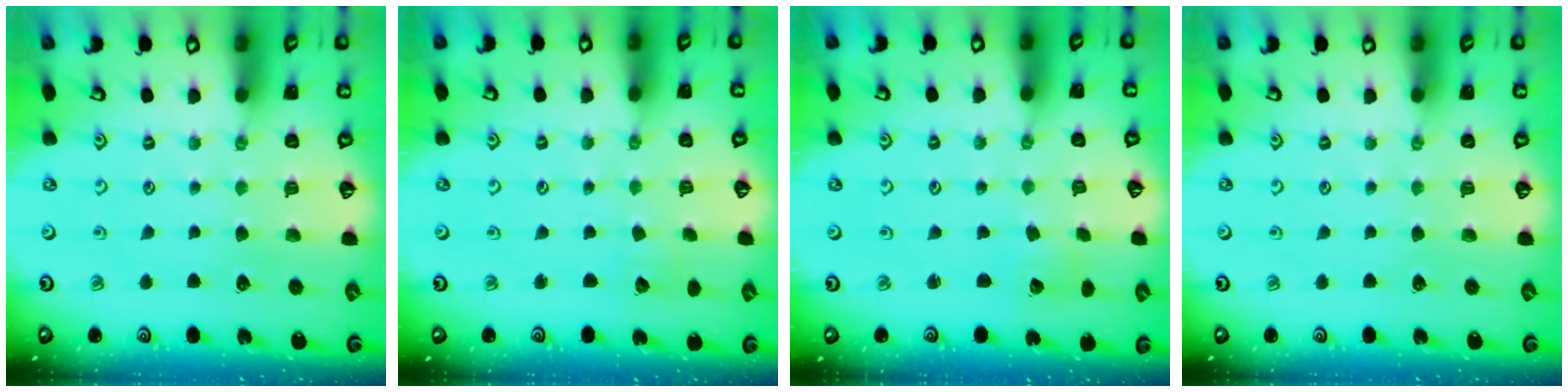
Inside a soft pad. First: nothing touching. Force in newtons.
{"total": 3.6, "press": 3.6, "slide": 0.3}
{"total": 2.1, "press": 2.1, "slide": 0.2}
{"total": 0.0}